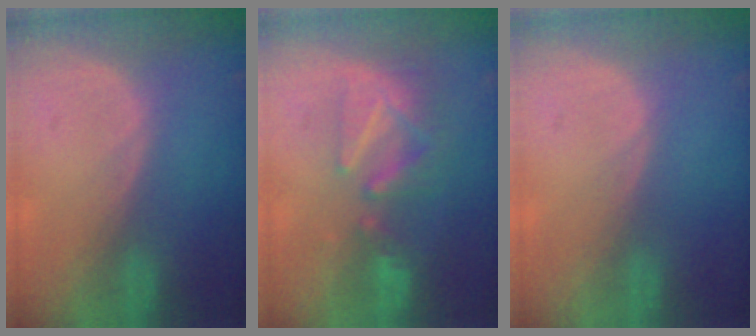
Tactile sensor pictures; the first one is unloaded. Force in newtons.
{"total": 8.2, "press": 7.5, "slide": 3.4}
{"total": 0.0}